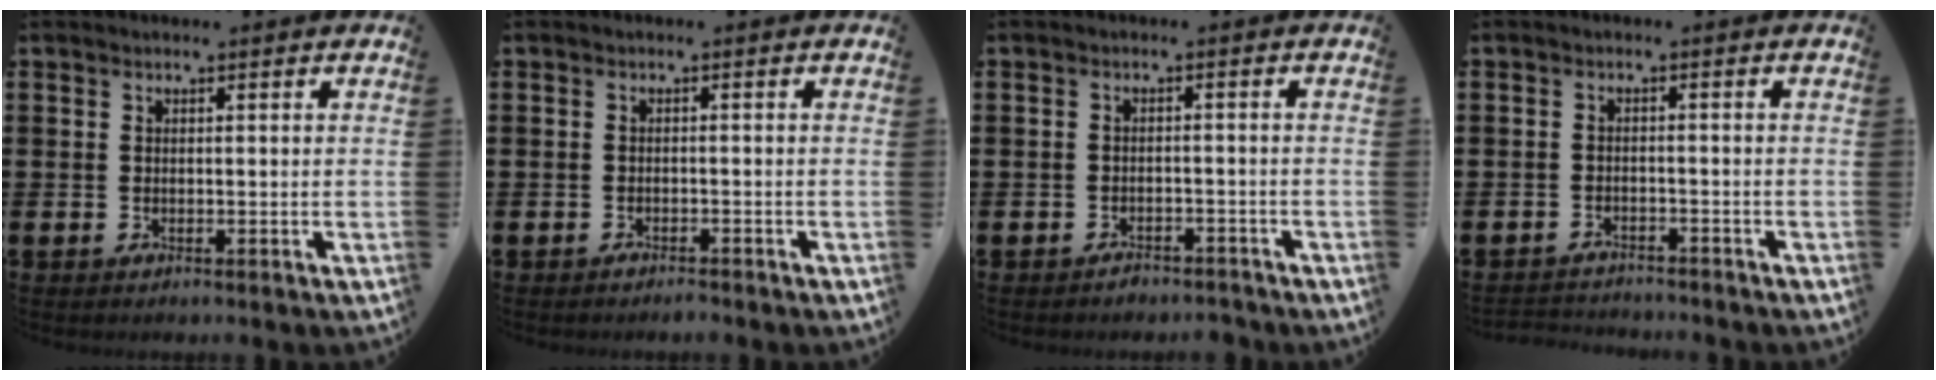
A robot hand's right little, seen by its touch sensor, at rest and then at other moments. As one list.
[{"total": 0.9, "force": [-0.9, 0.1, 0.0], "torque": [-0.003, -0.002, -0.018]}, {"total": 1.5, "force": [-1.5, 0.2, 0.0], "torque": [-0.006, 0.003, -0.033]}, {"total": 1.8, "force": [-1.8, 0.0, -0.2], "torque": [-0.001, 0.003, -0.039]}]